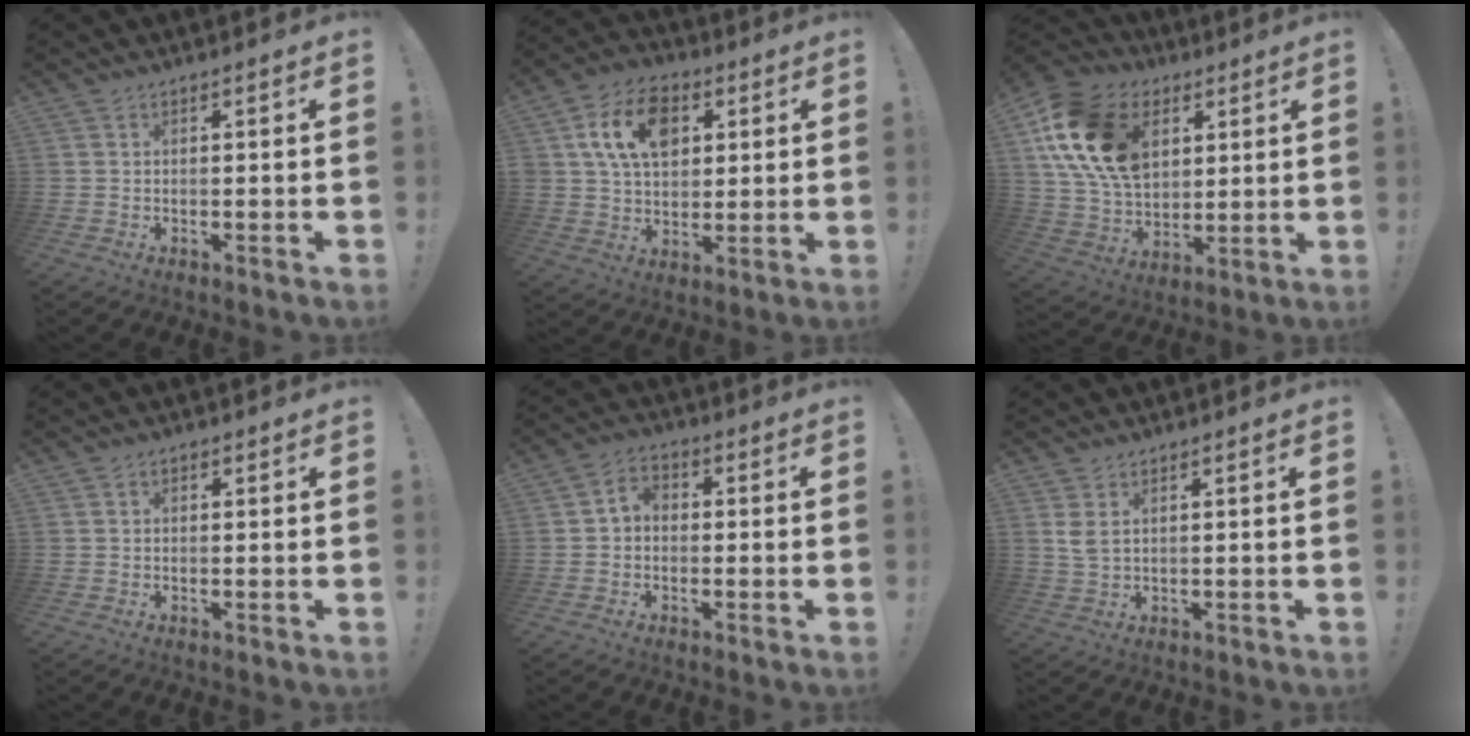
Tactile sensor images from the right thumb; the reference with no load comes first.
{"total": 15.5, "force": [5.6, 11.0, 9.3], "torque": [-0.149, -0.003, 0.109]}
{"total": 20.7, "force": [7.3, 14.6, 12.7], "torque": [-0.233, -0.022, 0.141]}
{"total": 0.8, "force": [0.3, 0.6, 0.4], "torque": [-0.003, 0.001, 0.003]}
{"total": 4.6, "force": [-0.7, 3.6, 2.7], "torque": [-0.050, 0.017, -0.010]}
{"total": 3.8, "force": [1.4, 1.9, 3.0], "torque": [-0.063, -0.002, 0.025]}